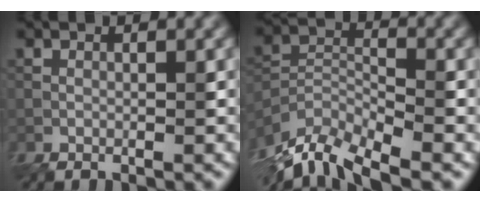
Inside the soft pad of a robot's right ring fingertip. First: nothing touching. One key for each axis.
{"total": 7.3, "fx": -6.4, "fy": 1.9, "fz": 2.8, "tx": -0.053, "ty": -0.009, "tz": -0.128}